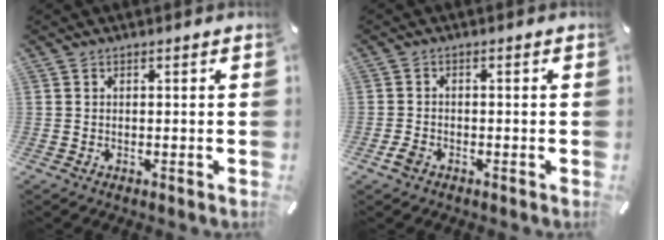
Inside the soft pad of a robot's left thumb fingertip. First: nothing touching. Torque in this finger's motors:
{"motor_torque": [0.28, 0.24, 0.03, -0.01, -0.07]}